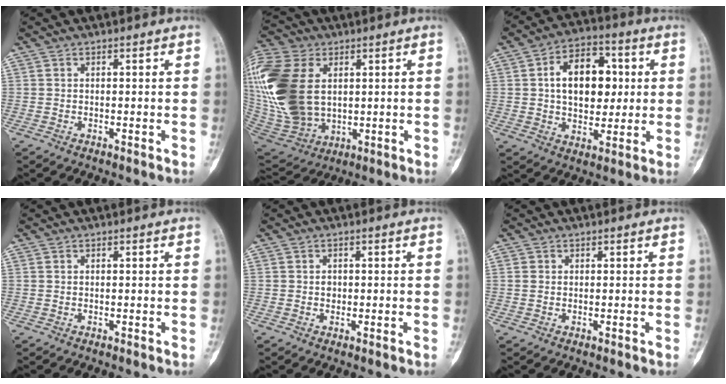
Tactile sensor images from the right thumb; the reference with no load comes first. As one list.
[{"total": 27.0, "force": [4.6, 18.1, 19.6], "torque": [-0.462, 0.000, 0.100]}, {"total": 14.5, "force": [2.3, 9.4, 10.8], "torque": [-0.131, 0.009, 0.034]}, {"total": 0.0}, {"total": 1.1, "force": [-0.1, 0.9, 0.6], "torque": [-0.004, 0.003, -0.003]}, {"total": 0.7, "force": [0.0, 0.7, 0.3], "torque": [-0.003, 0.002, 0.000]}]